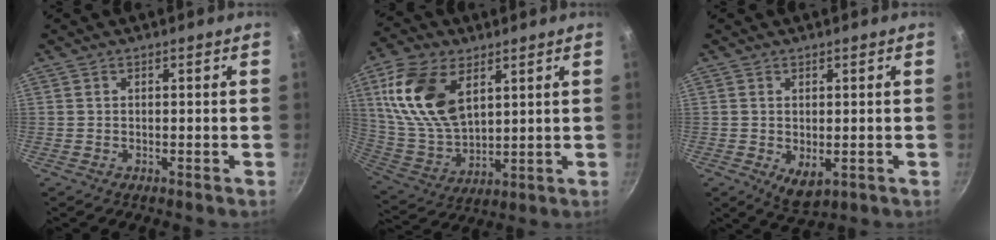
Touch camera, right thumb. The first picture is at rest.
{"total": 17.5, "force": [6.7, 10.2, 12.6], "torque": [-0.229, -0.021, 0.143]}
{"total": 4.3, "force": [-0.4, 2.4, 3.6], "torque": [-0.050, -0.015, 0.001]}